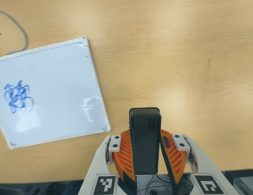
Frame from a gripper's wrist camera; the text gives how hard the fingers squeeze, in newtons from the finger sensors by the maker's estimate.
{"total": 7.6, "left": 6.8, "right": 8.4}